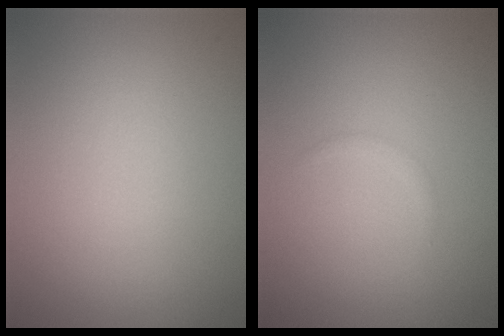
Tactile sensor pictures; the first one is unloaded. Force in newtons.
{"total": 0.5, "press": 0.5, "slide": 0.1}